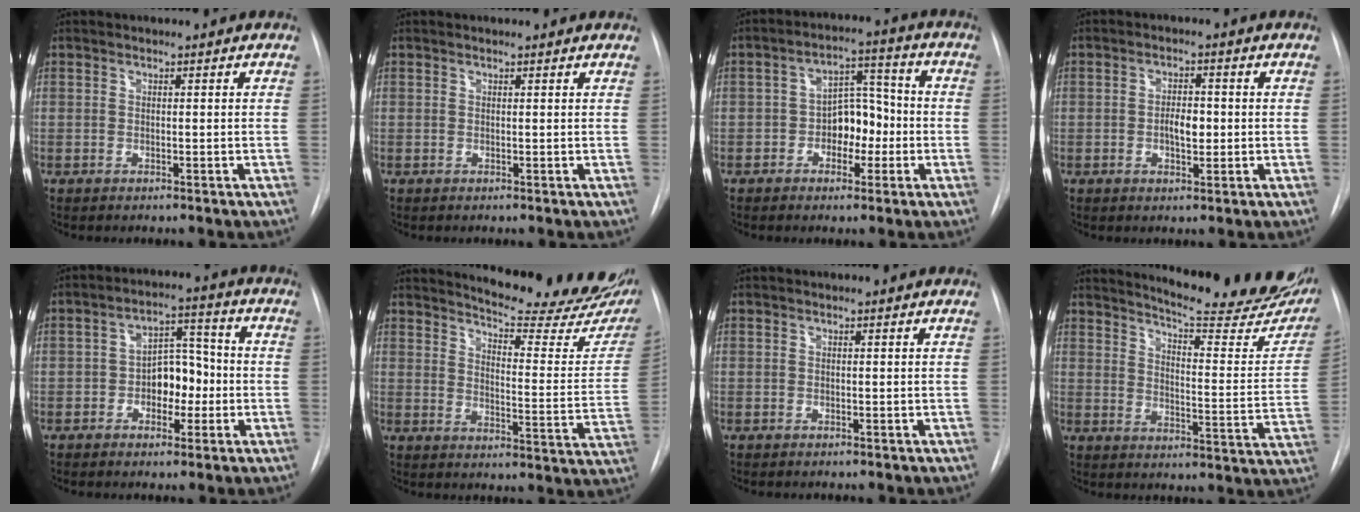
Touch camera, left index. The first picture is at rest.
{"total": 1.0, "force": [0.8, 0.4, 0.4], "torque": [-0.011, 0.009, -0.002]}
{"total": 7.3, "force": [-2.9, 4.3, 5.1], "torque": [-0.076, 0.022, -0.048]}
{"total": 3.9, "force": [-1.4, 1.9, 3.1], "torque": [-0.047, -0.001, -0.020]}
{"total": 7.3, "force": [-2.6, 4.2, 5.4], "torque": [-0.080, 0.020, -0.041]}
{"total": 21.2, "force": [18.9, 2.7, 9.2], "torque": [-0.124, -0.097, 0.220]}
{"total": 0.0}
{"total": 22.6, "force": [19.7, 2.9, 10.7], "torque": [-0.145, -0.088, 0.233]}